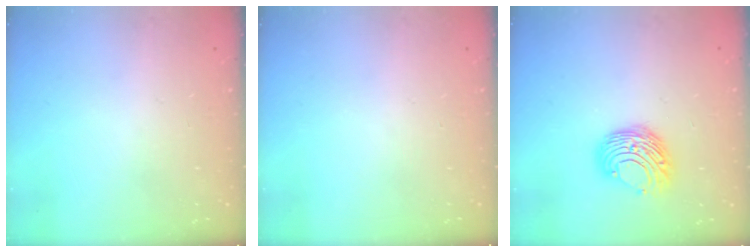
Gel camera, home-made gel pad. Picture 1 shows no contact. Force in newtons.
{"total": 0.0}
{"total": 9.1, "press": 9.1, "slide": 0.4}